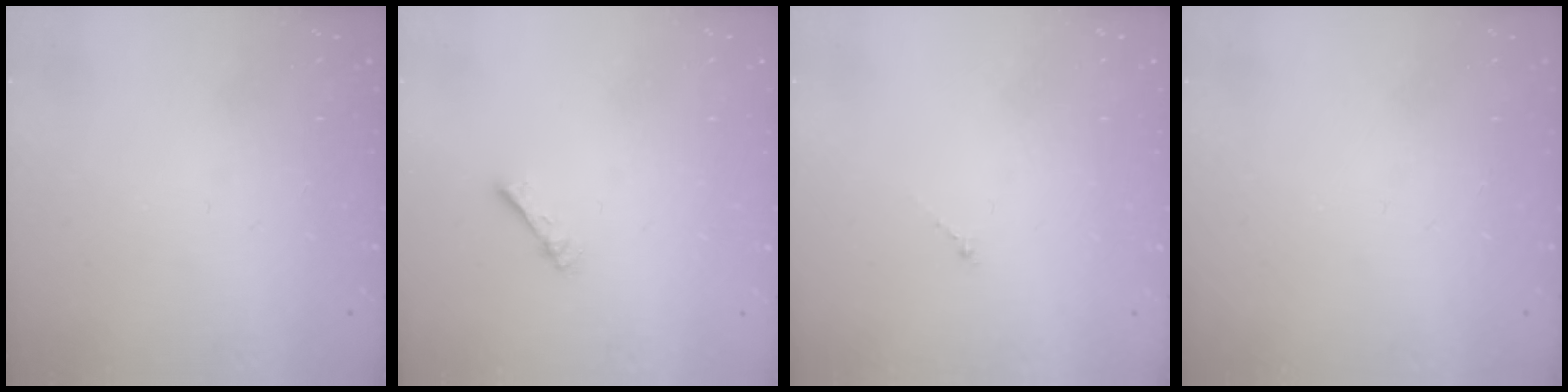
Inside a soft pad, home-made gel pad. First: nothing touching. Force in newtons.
{"total": 1.7, "press": 1.7, "slide": 0.2}
{"total": 0.0}
{"total": 0.0}